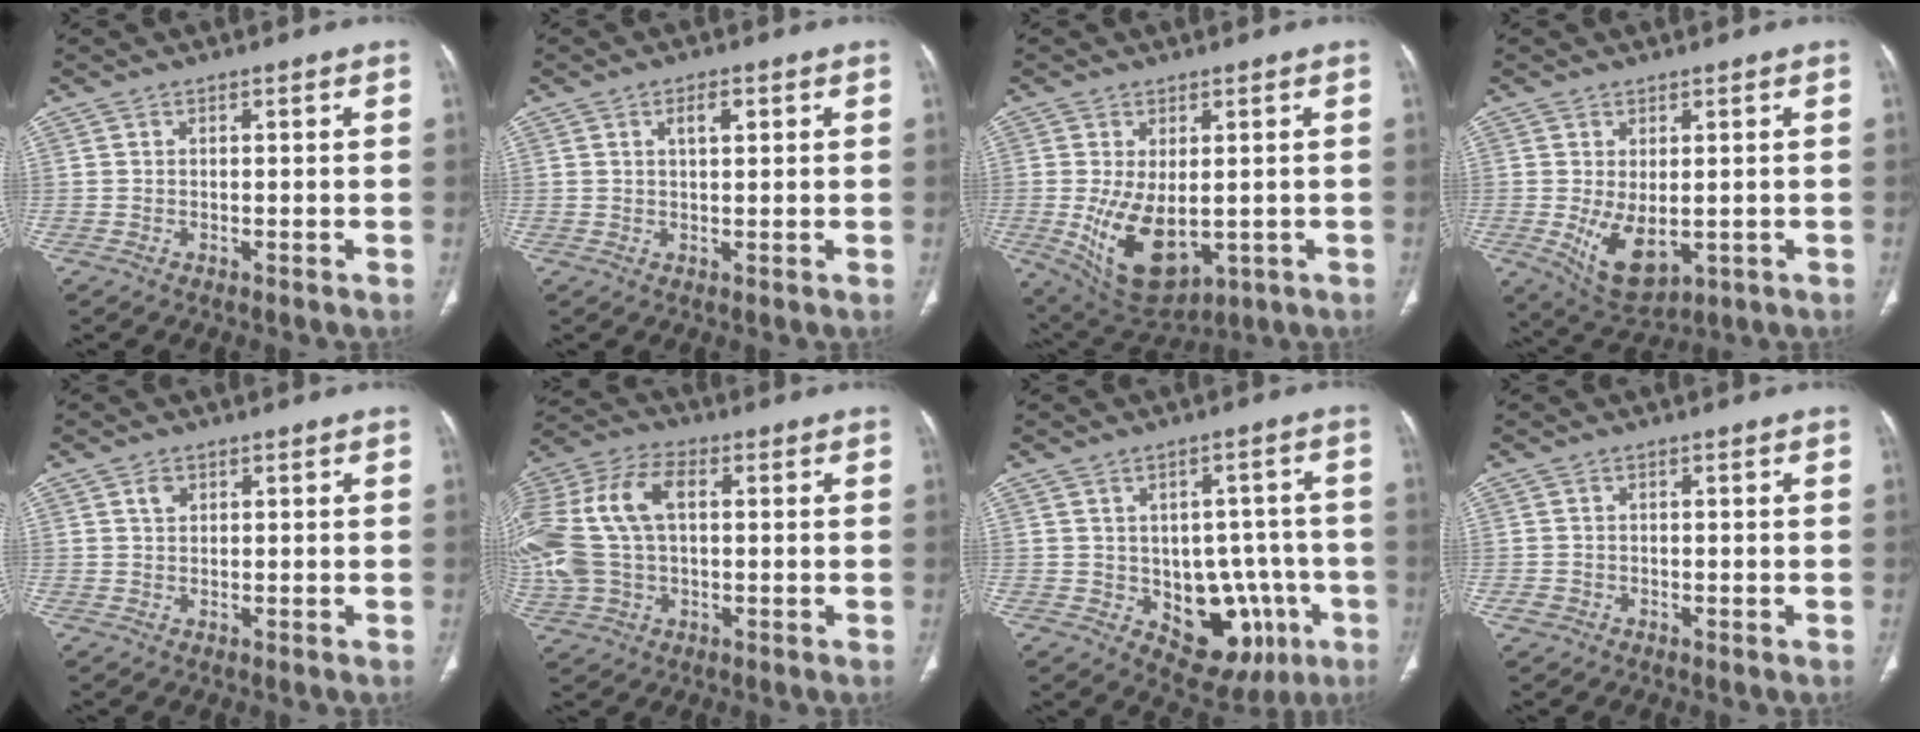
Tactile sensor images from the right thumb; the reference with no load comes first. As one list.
[{"total": 2.6, "force": [1.0, 1.1, 2.1], "torque": [-0.033, -0.002, 0.018]}, {"total": 12.2, "force": [-1.7, 6.8, 10.0], "torque": [-0.167, -0.017, 0.000]}, {"total": 8.5, "force": [-1.2, 4.7, 6.9], "torque": [-0.111, -0.015, 0.003]}, {"total": 1.7, "force": [0.7, 1.3, 0.9], "torque": [-0.013, 0.000, 0.013]}, {"total": 20.3, "force": [2.5, 12.7, 15.6], "torque": [-0.377, 0.025, 0.048]}, {"total": 14.0, "force": [-4.0, 9.4, 9.6], "torque": [-0.072, 0.021, -0.036]}, {"total": 1.4, "force": [-0.6, 1.2, 0.4], "torque": [-0.006, 0.005, -0.011]}]